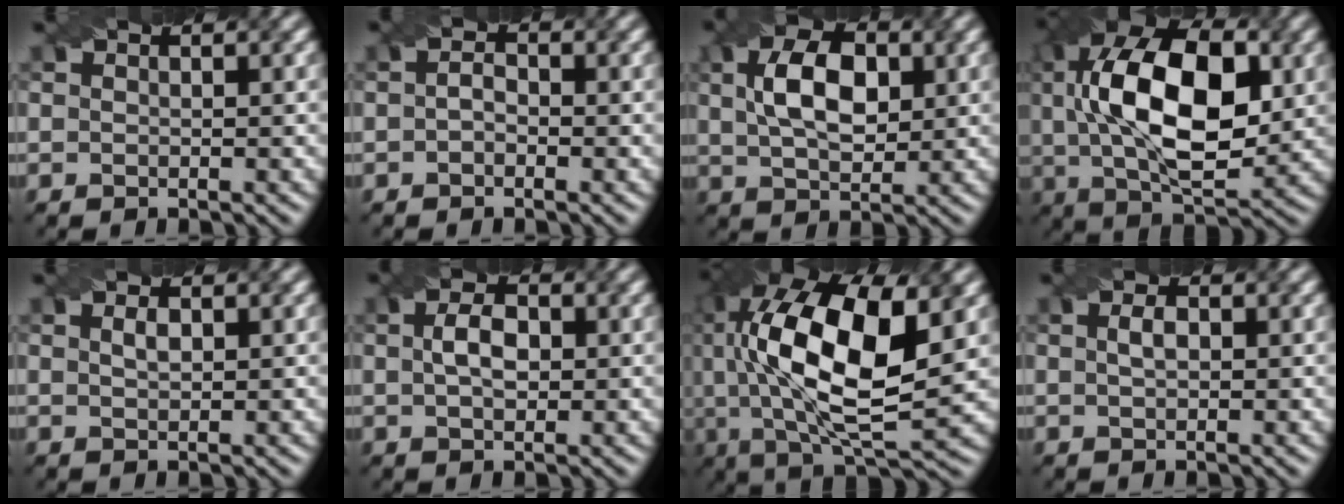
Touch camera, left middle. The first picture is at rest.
{"total": 1.2, "force": [-0.3, 0.8, 0.9], "torque": [-0.019, 0.003, -0.008]}
{"total": 6.5, "force": [1.5, 3.7, 5.1], "torque": [-0.097, 0.010, 0.024]}
{"total": 13.9, "force": [1.7, 7.0, 11.9], "torque": [-0.204, 0.013, 0.027]}
{"total": 1.1, "force": [0.4, 0.5, 0.9], "torque": [-0.018, 0.001, 0.010]}
{"total": 3.0, "force": [0.3, 1.8, 2.4], "torque": [-0.050, 0.005, 0.003]}
{"total": 15.6, "force": [2.9, 6.5, 13.8], "torque": [-0.270, 0.003, 0.051]}
{"total": 1.4, "force": [0.2, 0.7, 1.2], "torque": [-0.026, 0.003, 0.003]}